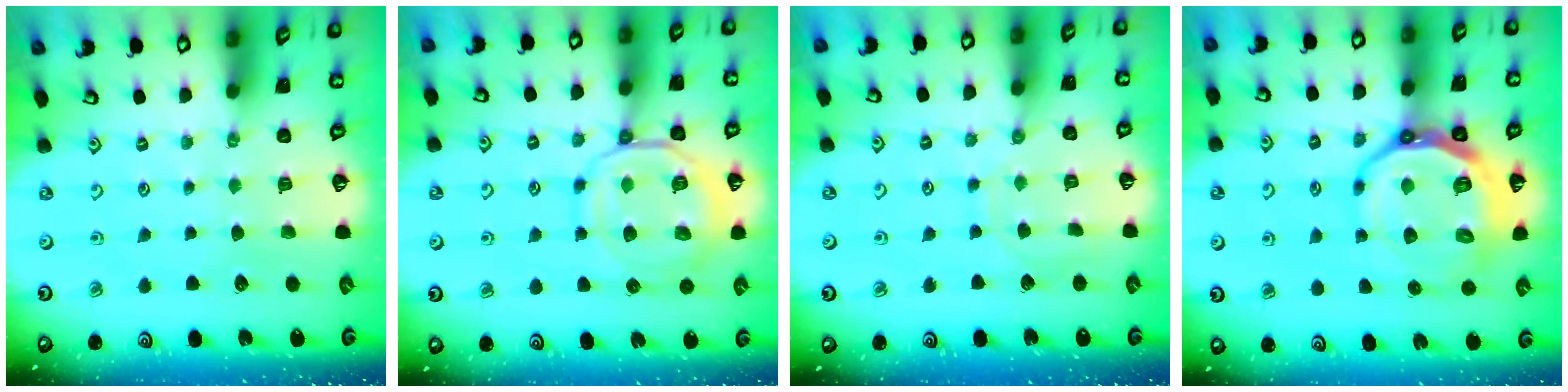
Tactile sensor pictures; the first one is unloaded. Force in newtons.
{"total": 12.4, "press": 12.3, "slide": 1.5}
{"total": 6.8, "press": 6.7, "slide": 0.7}
{"total": 16.4, "press": 15.9, "slide": 3.8}